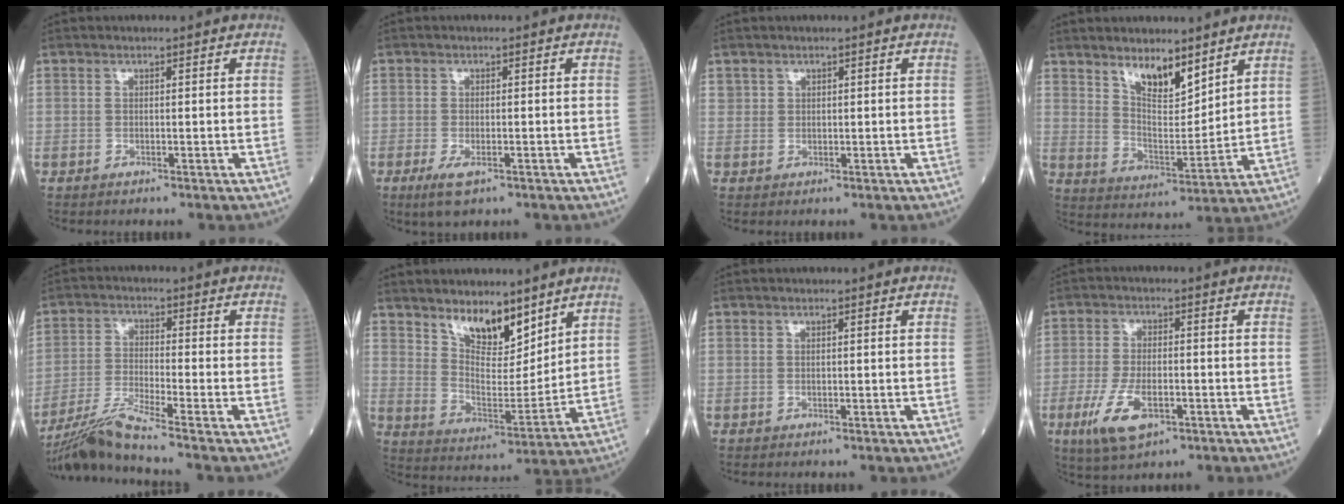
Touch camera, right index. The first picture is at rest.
{"total": 3.3, "force": [-1.7, 1.1, 2.6], "torque": [-0.057, -0.005, -0.023]}
{"total": 1.3, "force": [0.7, 1.0, 0.1], "torque": [0.012, -0.001, 0.012]}
{"total": 7.9, "force": [5.9, 2.5, 4.6], "torque": [-0.080, -0.012, 0.110]}
{"total": 7.7, "force": [-6.5, -2.1, 3.5], "torque": [-0.076, -0.029, -0.126]}
{"total": 9.2, "force": [7.0, 3.5, 5.0], "torque": [-0.084, -0.013, 0.132]}
{"total": 0.0}
{"total": 7.8, "force": [-3.3, 3.2, 6.3], "torque": [-0.134, -0.011, -0.052]}